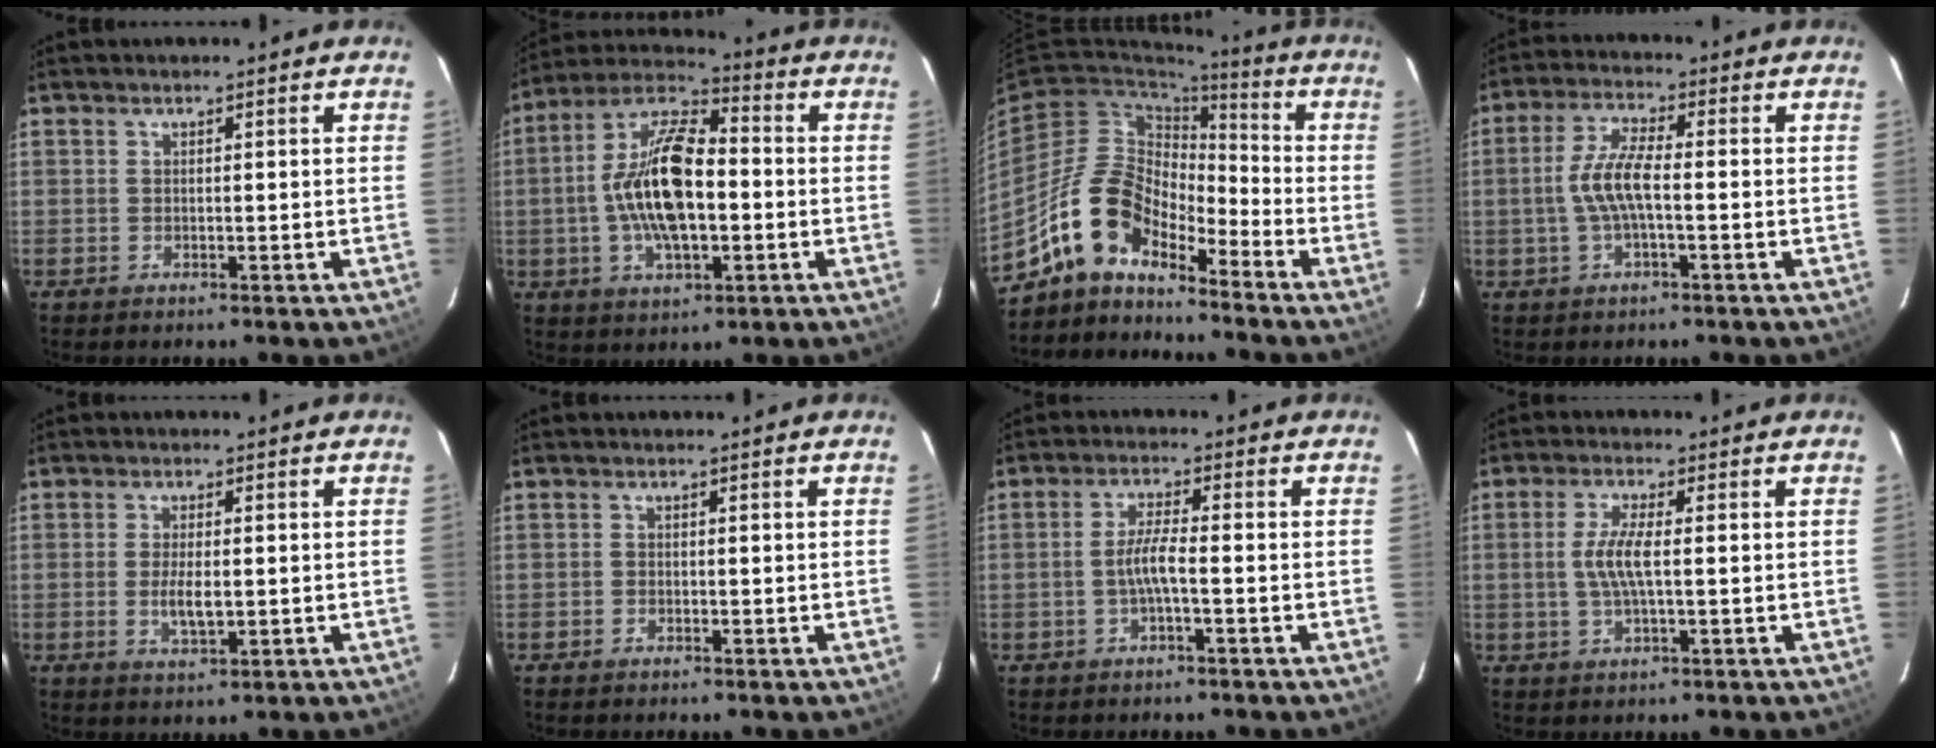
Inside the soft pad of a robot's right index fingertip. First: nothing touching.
{"total": 16.1, "force": [-1.7, 7.0, 14.4], "torque": [-0.284, 0.009, -0.035]}
{"total": 12.5, "force": [-9.8, 5.3, 5.7], "torque": [-0.109, 0.021, -0.196]}
{"total": 6.9, "force": [-1.0, 1.7, 6.6], "torque": [-0.138, 0.007, -0.020]}
{"total": 4.1, "force": [-0.6, 1.5, 3.8], "torque": [-0.072, -0.007, -0.009]}
{"total": 0.7, "force": [-0.7, 0.2, 0.0], "torque": [-0.002, 0.002, -0.015]}
{"total": 3.7, "force": [-1.3, 0.0, 3.5], "torque": [-0.074, 0.004, -0.025]}
{"total": 5.2, "force": [-0.1, 0.9, 5.2], "torque": [-0.102, 0.000, -0.001]}